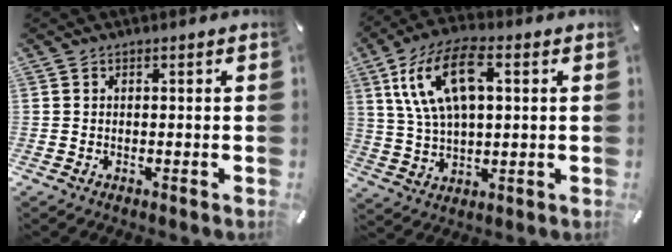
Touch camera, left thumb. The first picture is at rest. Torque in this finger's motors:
{"motor_torque": [1.03, 1.17, 1.84, -0.93, 0.37]}